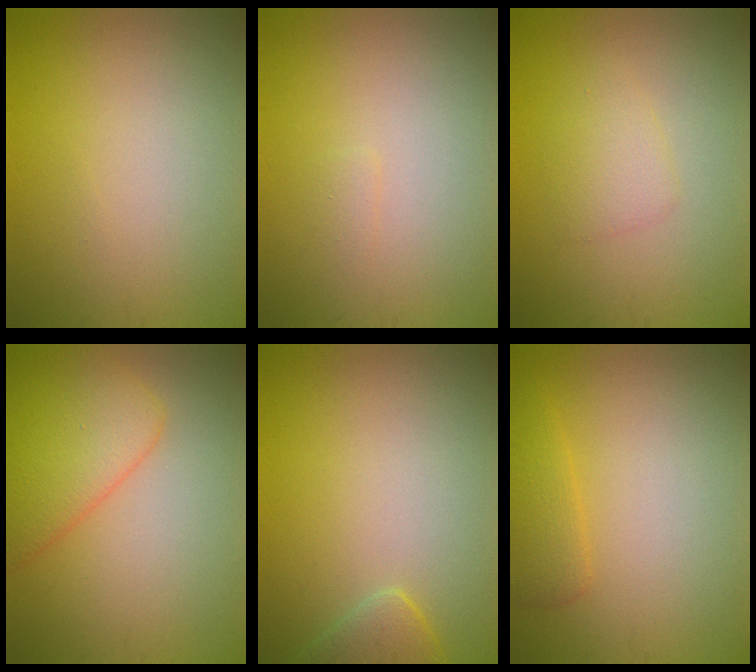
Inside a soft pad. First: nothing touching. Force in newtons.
{"total": 0.5, "press": 0.5, "slide": 0.1}
{"total": 1.9, "press": 1.9, "slide": 0.0}
{"total": 5.5, "press": 5.5, "slide": 0.3}
{"total": 2.0, "press": 2.0, "slide": 0.2}
{"total": 2.2, "press": 2.2, "slide": 0.0}